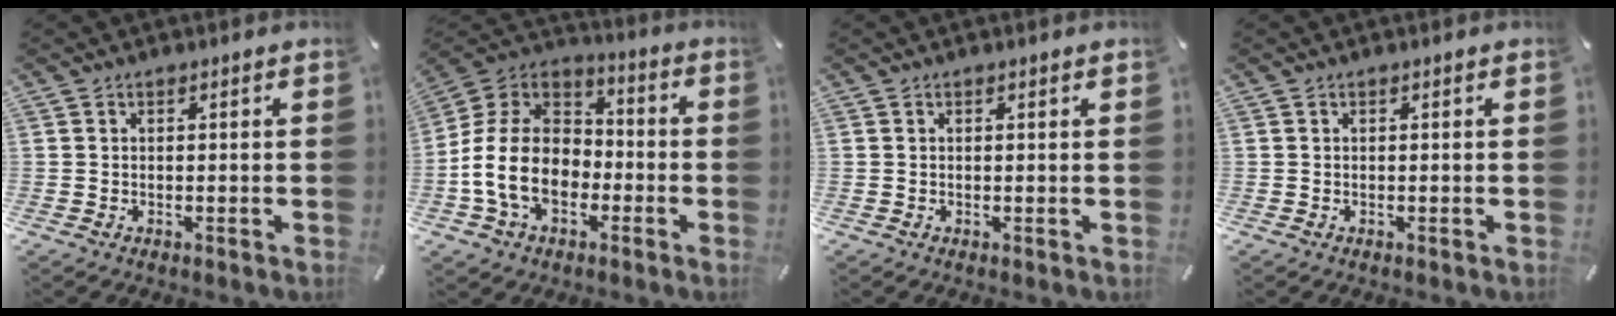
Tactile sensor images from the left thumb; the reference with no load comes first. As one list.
[{"total": 15.6, "force": [-5.0, 11.8, 8.8], "torque": [-0.210, 0.030, -0.094]}, {"total": 0.0}, {"total": 0.0}]